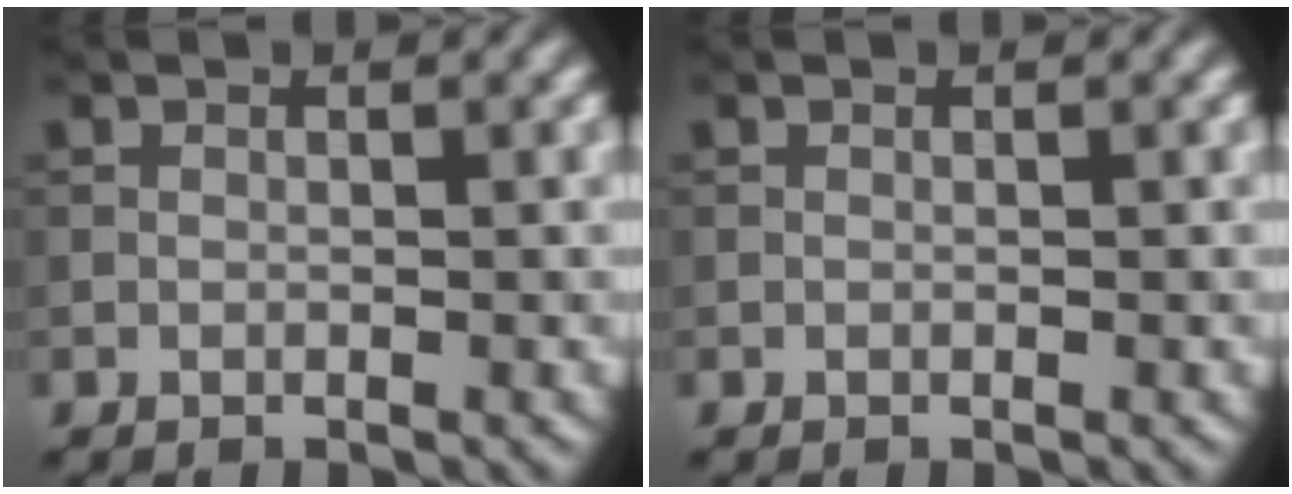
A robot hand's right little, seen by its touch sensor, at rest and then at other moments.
{"total": 0.0}